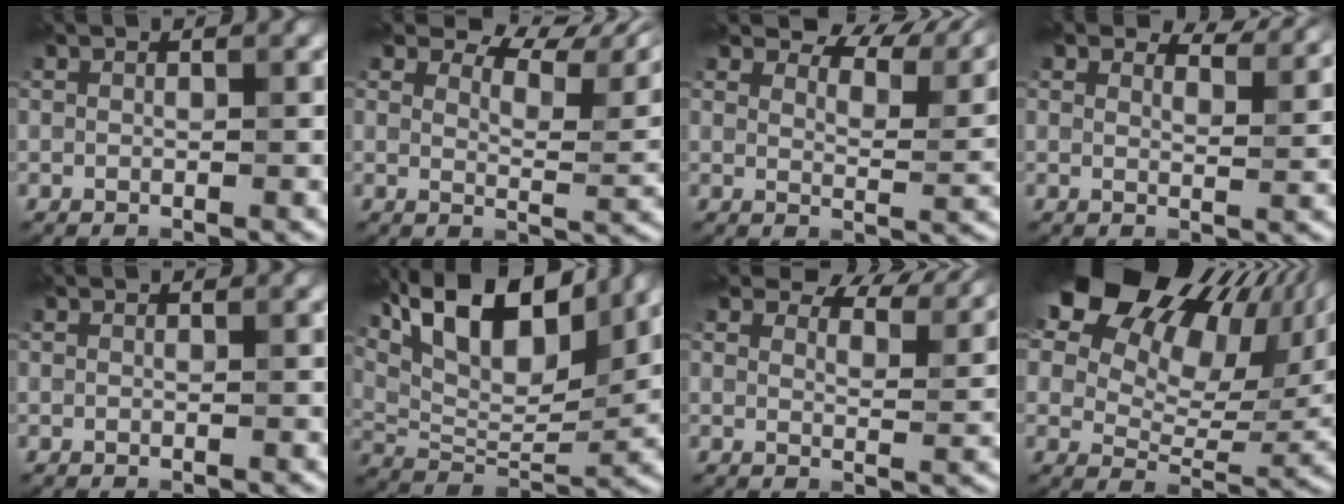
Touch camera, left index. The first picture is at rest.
{"total": 8.6, "force": [6.8, 2.9, 4.4], "torque": [-0.063, 0.009, 0.097]}
{"total": 7.4, "force": [6.4, 2.0, 3.1], "torque": [-0.050, 0.008, 0.086]}
{"total": 4.4, "force": [4.0, 1.2, 1.5], "torque": [-0.031, 0.002, 0.048]}
{"total": 0.0}
{"total": 13.2, "force": [7.9, 5.0, 9.3], "torque": [-0.155, 0.016, 0.125]}
{"total": 8.1, "force": [6.9, 2.7, 3.3], "torque": [-0.048, 0.008, 0.078]}
{"total": 20.6, "force": [10.9, 11.9, 12.9], "torque": [-0.216, 0.078, 0.179]}